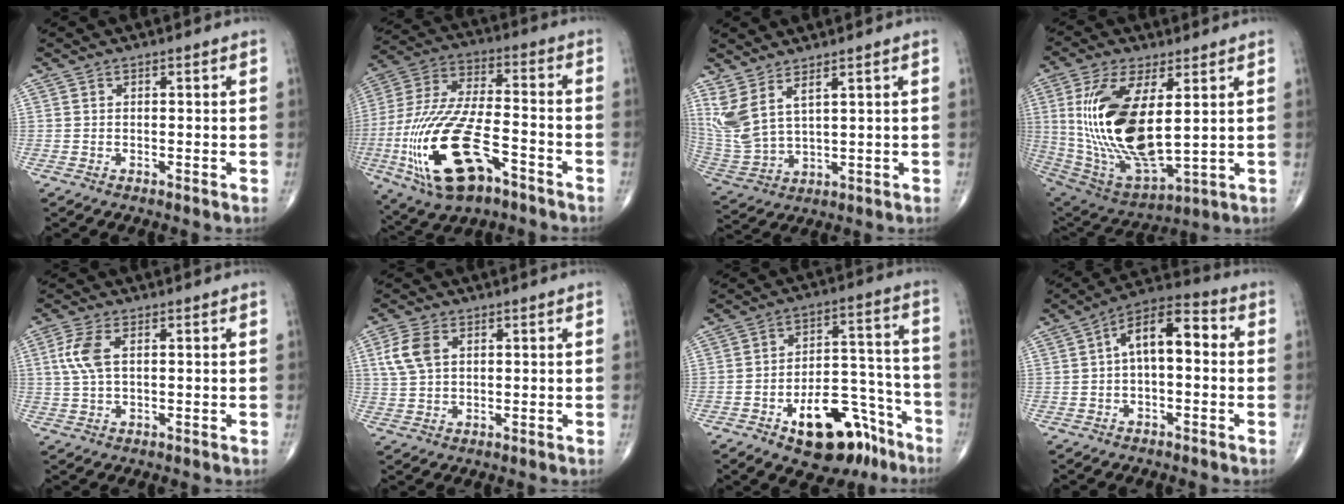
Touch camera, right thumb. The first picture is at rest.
{"total": 22.6, "force": [-9.1, 9.5, 18.3], "torque": [-0.416, 0.021, -0.158]}
{"total": 8.8, "force": [4.7, 3.0, 6.8], "torque": [-0.160, -0.027, 0.112]}
{"total": 21.5, "force": [3.4, 9.1, 19.2], "torque": [-0.389, -0.025, 0.078]}
{"total": 5.7, "force": [1.3, 2.6, 4.8], "torque": [-0.125, 0.010, 0.026]}
{"total": 6.3, "force": [2.0, 3.9, 4.5], "torque": [-0.097, 0.004, 0.041]}
{"total": 17.4, "force": [-10.2, 8.7, 11.1], "torque": [-0.119, 0.090, -0.146]}
{"total": 10.3, "force": [0.7, 5.1, 9.0], "torque": [-0.135, 0.041, 0.000]}